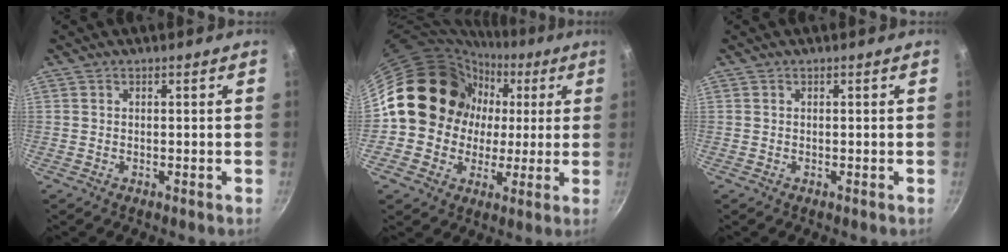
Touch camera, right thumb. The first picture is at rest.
{"total": 17.7, "force": [1.6, 16.0, 7.4], "torque": [-0.088, 0.025, 0.024]}
{"total": 0.0}